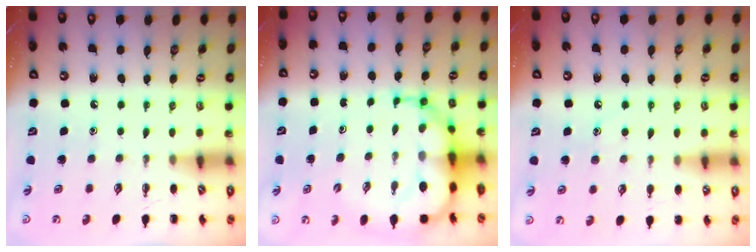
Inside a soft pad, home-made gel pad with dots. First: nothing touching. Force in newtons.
{"total": 11.5, "press": 11.0, "slide": 3.4}
{"total": 7.3, "press": 7.1, "slide": 1.6}